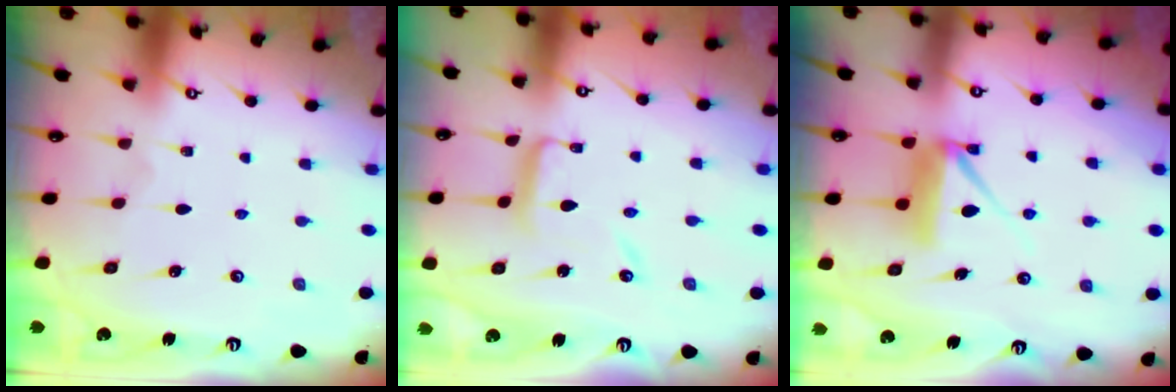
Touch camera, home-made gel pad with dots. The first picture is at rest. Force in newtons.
{"total": 9.2, "press": 9.2, "slide": 0.6}
{"total": 8.2, "press": 8.2, "slide": 0.4}